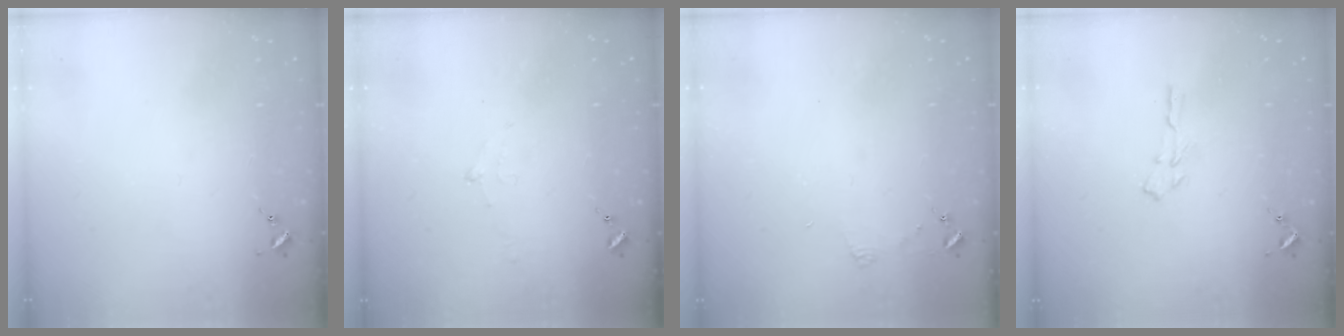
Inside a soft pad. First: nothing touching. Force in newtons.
{"total": 6.7, "press": 6.7, "slide": 0.7}
{"total": 3.9, "press": 3.9, "slide": 0.4}
{"total": 3.5, "press": 3.5, "slide": 0.4}